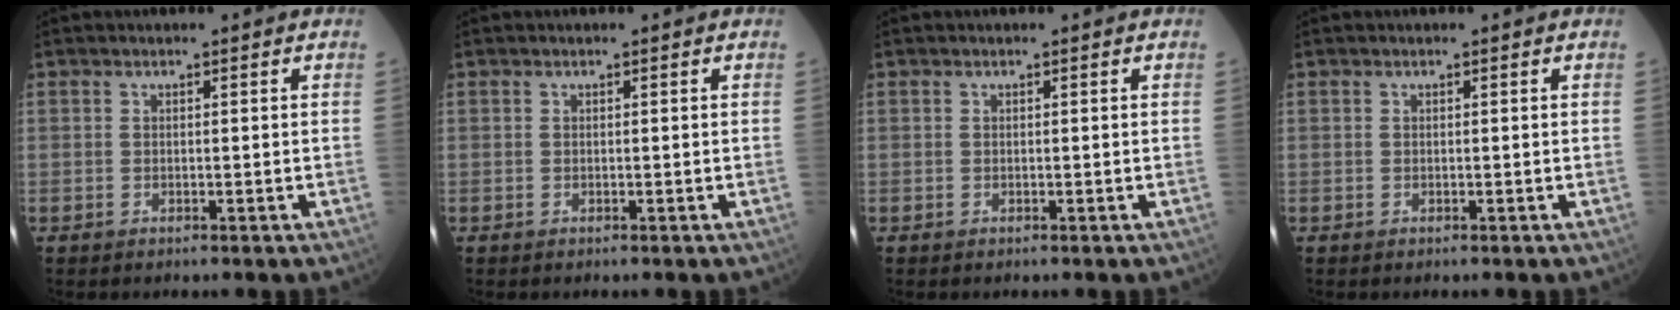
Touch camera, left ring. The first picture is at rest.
{"total": 0.0}
{"total": 0.0}
{"total": 0.0}